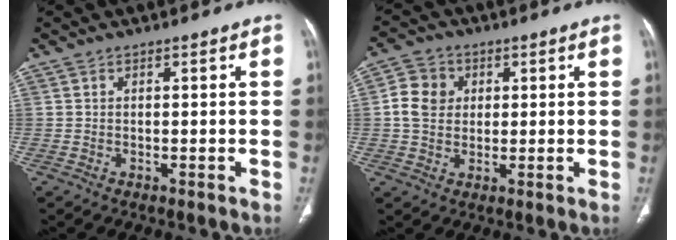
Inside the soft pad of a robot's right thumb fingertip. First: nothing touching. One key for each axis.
{"total": 6.9, "fx": 1.1, "fy": 5.9, "fz": 3.4, "tx": -0.051, "ty": 0.006, "tz": 0.015}